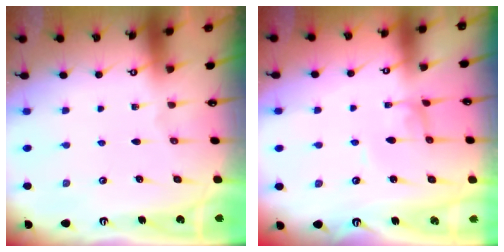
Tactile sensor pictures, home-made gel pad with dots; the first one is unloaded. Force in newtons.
{"total": 2.2, "press": 2.2, "slide": 0.1}